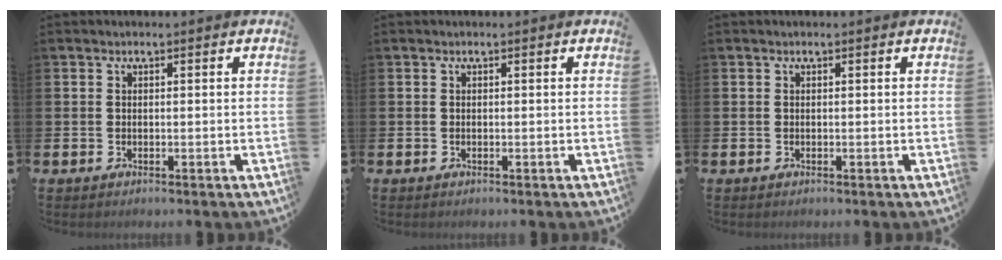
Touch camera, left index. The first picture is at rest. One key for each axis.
{"total": 0.0}
{"total": 0.0}